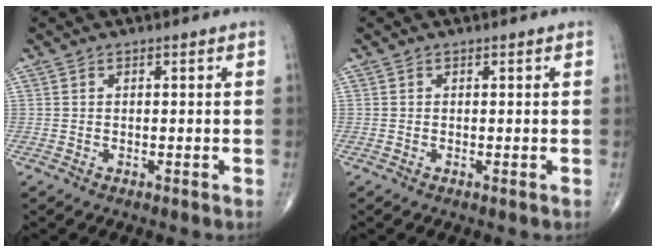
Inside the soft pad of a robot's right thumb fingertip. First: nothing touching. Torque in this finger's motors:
{"motor_torque": [-0.18, 0.17, -0.16, -0.12, 0.00]}